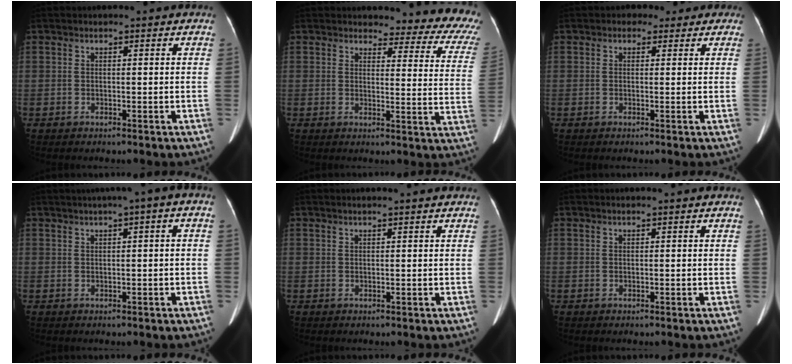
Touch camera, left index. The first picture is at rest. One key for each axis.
{"total": 13.9, "fx": 12.9, "fy": 3.7, "fz": 3.4, "tx": 0.002, "ty": -0.075, "tz": 0.102}
{"total": 2.6, "fx": 1.5, "fy": 2.1, "fz": 0.6, "tx": 0.003, "ty": 0.013, "tz": 0.012}
{"total": 4.1, "fx": 1.3, "fy": 0.1, "fz": 3.9, "tx": -0.058, "ty": 0.021, "tz": 0.018}
{"total": 2.6, "fx": 2.3, "fy": -0.3, "fz": 1.1, "tx": -0.014, "ty": 0.015, "tz": 0.032}
{"total": 0.8, "fx": 0.6, "fy": -0.2, "fz": 0.4, "tx": -0.008, "ty": 0.012, "tz": 0.016}